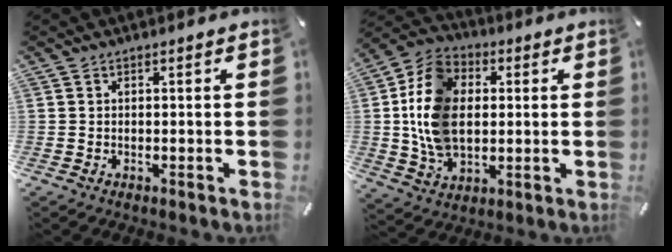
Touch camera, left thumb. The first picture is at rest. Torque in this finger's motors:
{"motor_torque": [2.42, 2.29, 1.42, 0.31, 0.27]}